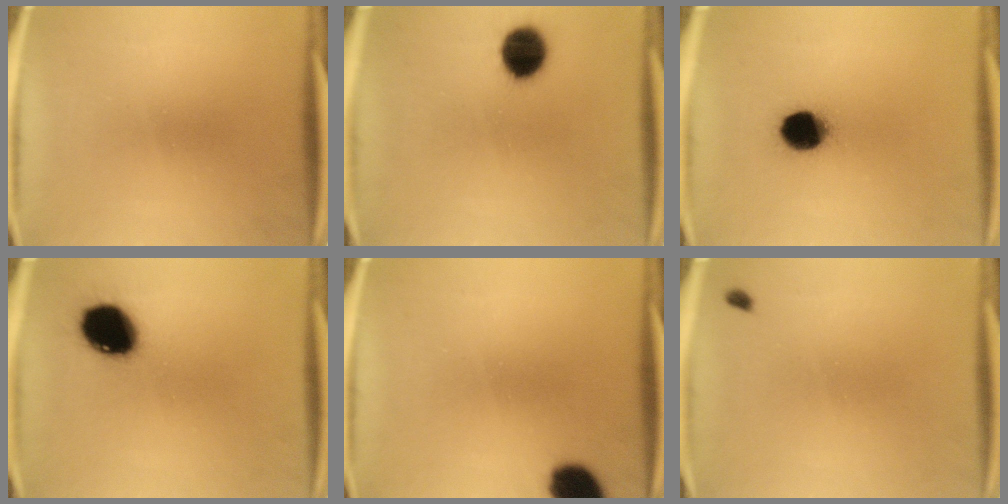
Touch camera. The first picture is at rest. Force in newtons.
{"total": 9.3}
{"total": 10.5}
{"total": 13.5}
{"total": 8.6}
{"total": 0.8}